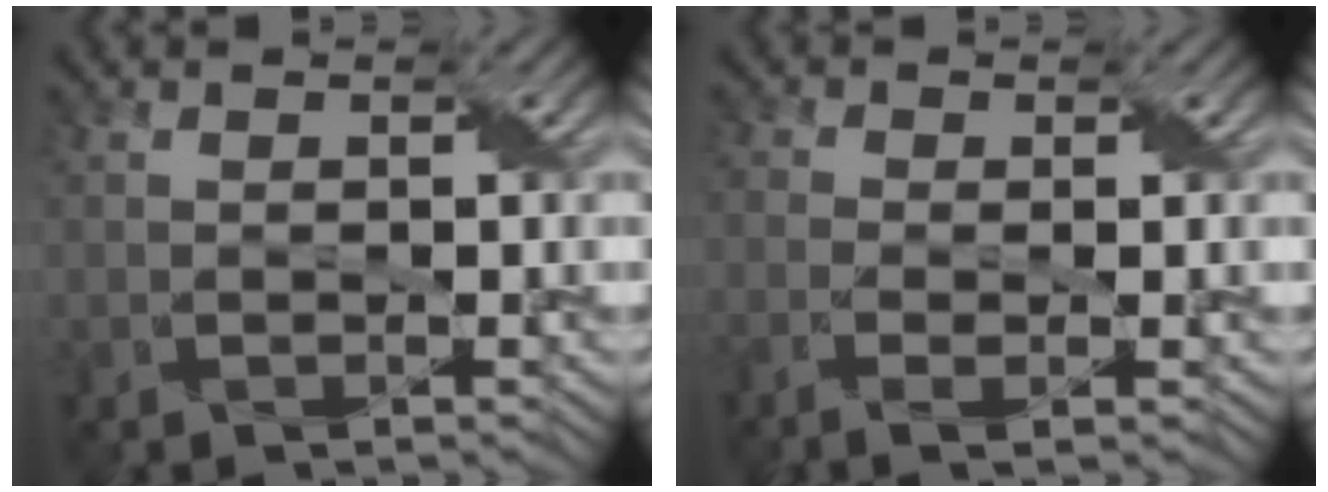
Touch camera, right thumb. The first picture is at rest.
{"total": 3.1, "force": [-1.5, 0.9, 2.6], "torque": [-0.051, -0.001, -0.035]}